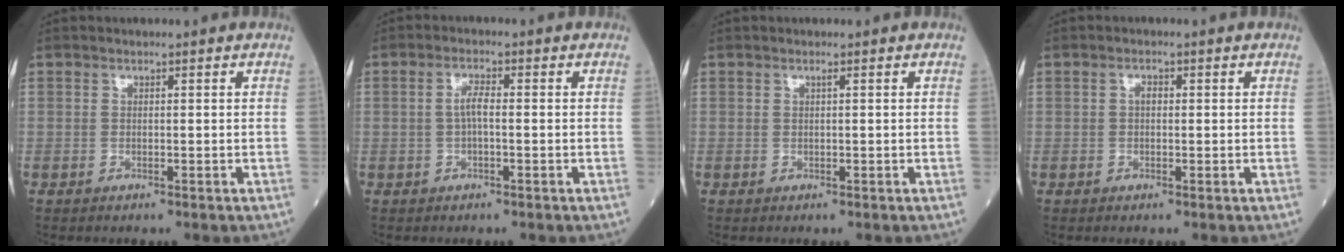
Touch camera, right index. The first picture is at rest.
{"total": 2.5, "force": [-0.2, 0.6, 2.4], "torque": [-0.047, 0.006, -0.005]}
{"total": 0.0}
{"total": 1.3, "force": [0.1, 0.8, 1.0], "torque": [-0.015, 0.007, -0.001]}